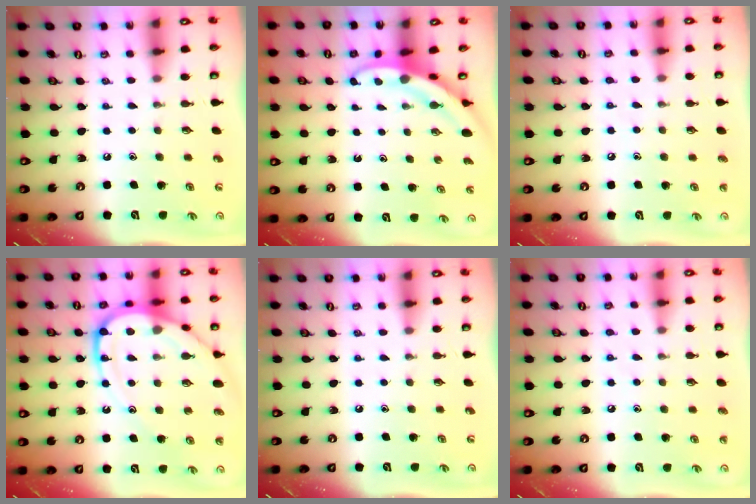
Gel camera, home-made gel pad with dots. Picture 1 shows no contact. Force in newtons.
{"total": 3.6, "press": 3.5, "slide": 0.4}
{"total": 5.7, "press": 5.7, "slide": 0.6}
{"total": 16.5, "press": 16.4, "slide": 1.5}
{"total": 0.0}
{"total": 6.2, "press": 6.1, "slide": 0.6}